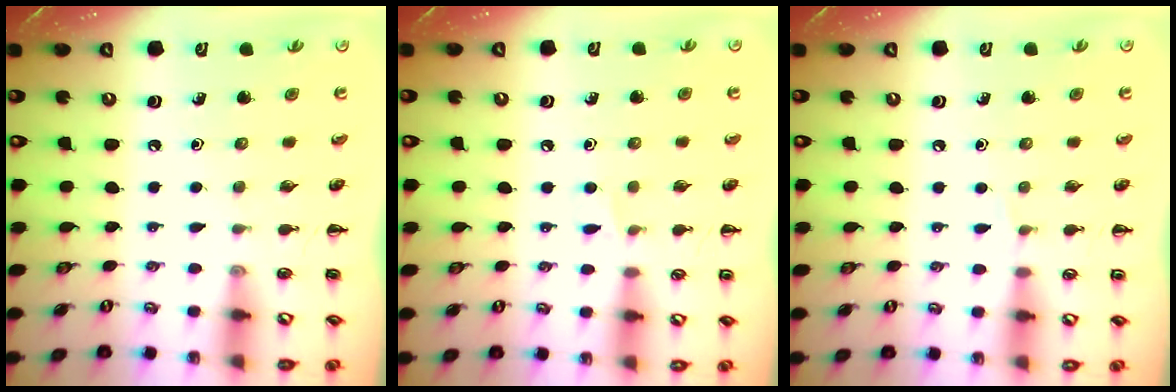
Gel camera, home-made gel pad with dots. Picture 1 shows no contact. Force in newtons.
{"total": 3.6, "press": 3.4, "slide": 1.1}
{"total": 3.8, "press": 3.6, "slide": 1.2}